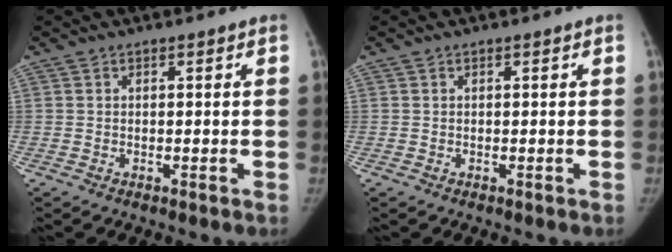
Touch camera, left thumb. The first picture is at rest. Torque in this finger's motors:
{"motor_torque": [0.05, 0.01, 0.24, -0.16, 0.06]}